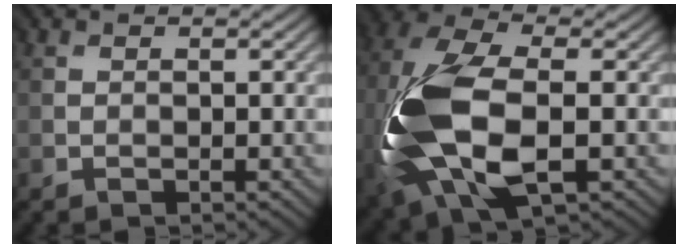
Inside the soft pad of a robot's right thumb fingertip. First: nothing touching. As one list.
[{"total": 14.4, "force": [-2.5, 7.9, 11.8], "torque": [-0.293, 0.001, -0.048]}]